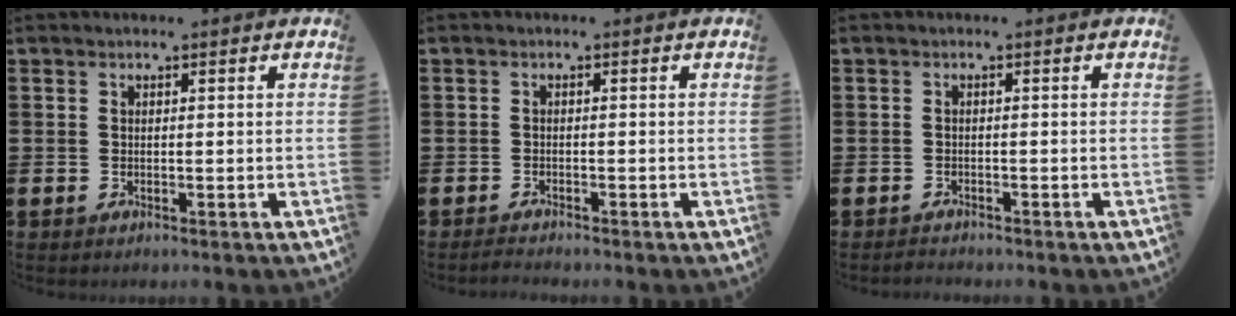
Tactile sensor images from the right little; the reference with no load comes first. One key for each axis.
{"total": 0.9, "fx": -0.9, "fy": 0.0, "fz": 0.2, "tx": -0.005, "ty": -0.001, "tz": -0.017}
{"total": 0.8, "fx": -0.8, "fy": 0.0, "fz": -0.1, "tx": 0.000, "ty": -0.001, "tz": -0.016}